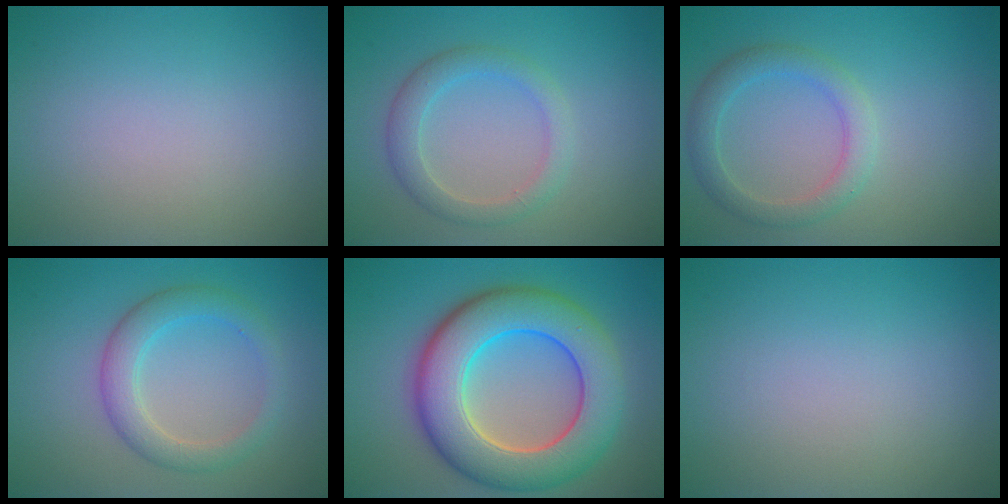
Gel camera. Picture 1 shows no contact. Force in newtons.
{"total": 2.9, "press": 2.9, "slide": 0.1}
{"total": 3.0, "press": 3.0, "slide": 0.1}
{"total": 3.5, "press": 3.5, "slide": 0.2}
{"total": 10.7, "press": 10.7, "slide": 0.6}
{"total": 0.0}